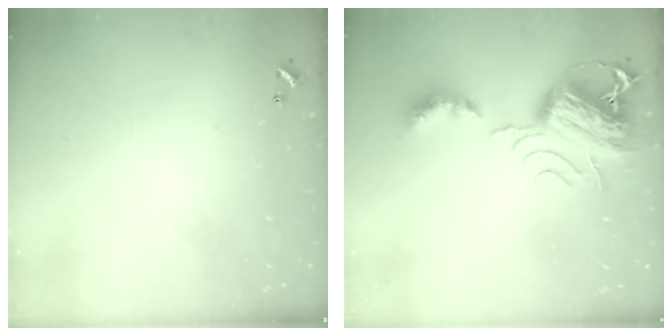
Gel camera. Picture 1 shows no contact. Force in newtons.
{"total": 9.9, "press": 9.8, "slide": 1.3}